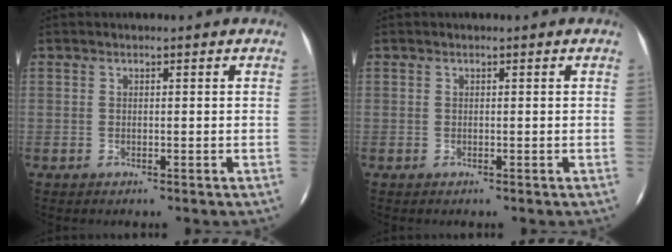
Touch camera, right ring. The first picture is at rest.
{"total": 0.0}